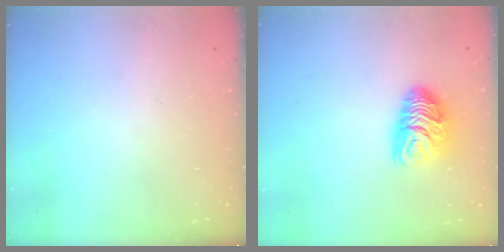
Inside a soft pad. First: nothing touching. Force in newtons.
{"total": 9.4, "press": 9.4, "slide": 0.5}